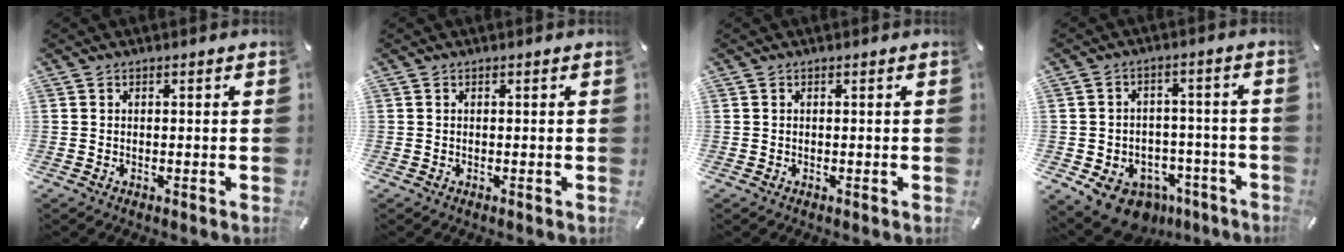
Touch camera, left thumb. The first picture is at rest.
{"total": 0.0}
{"total": 0.0}
{"total": 9.9, "force": [-6.4, 6.6, 3.6], "torque": [-0.064, 0.050, -0.105]}